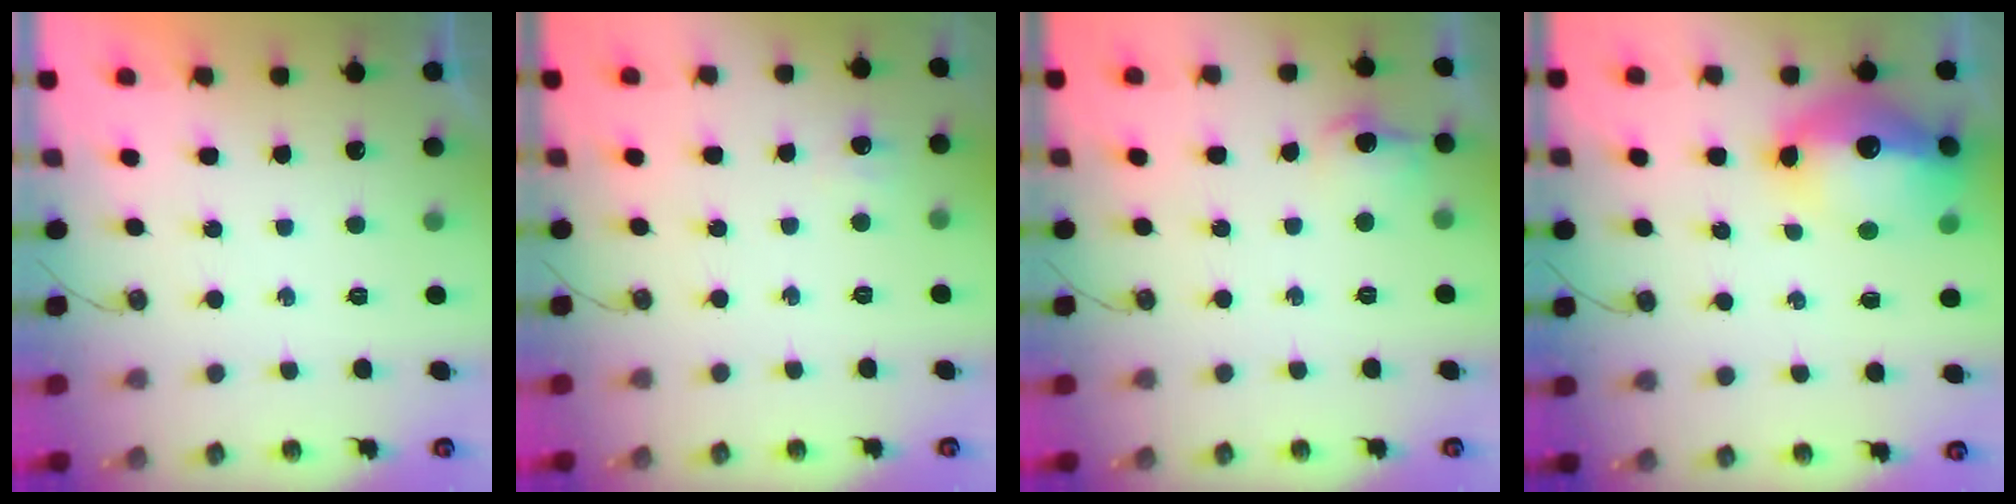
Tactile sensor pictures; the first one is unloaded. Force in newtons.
{"total": 4.6, "press": 4.5, "slide": 1.0}
{"total": 8.2, "press": 8.2, "slide": 0.8}
{"total": 21.4, "press": 17.2, "slide": 12.7}